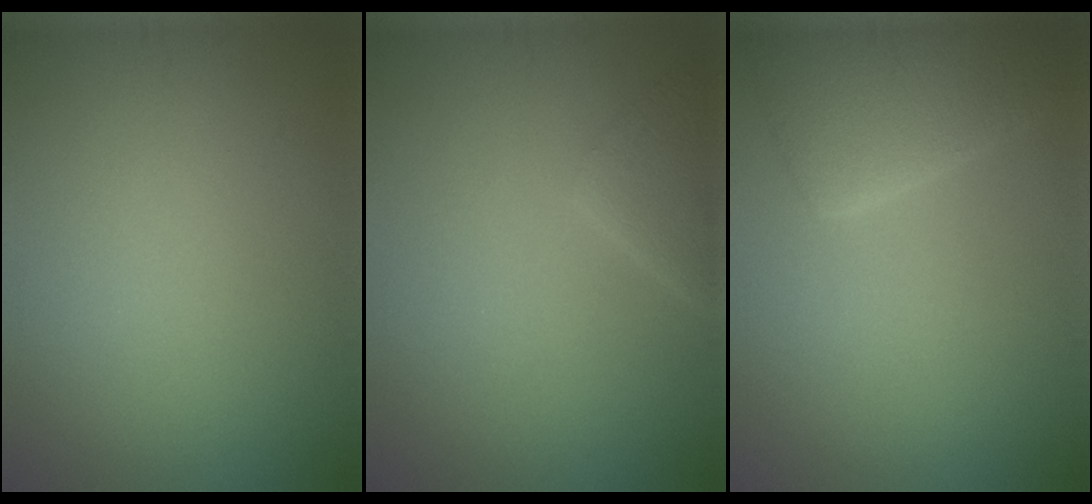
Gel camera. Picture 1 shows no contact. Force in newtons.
{"total": 2.9, "press": 2.9, "slide": 0.3}
{"total": 5.3, "press": 5.3, "slide": 0.4}